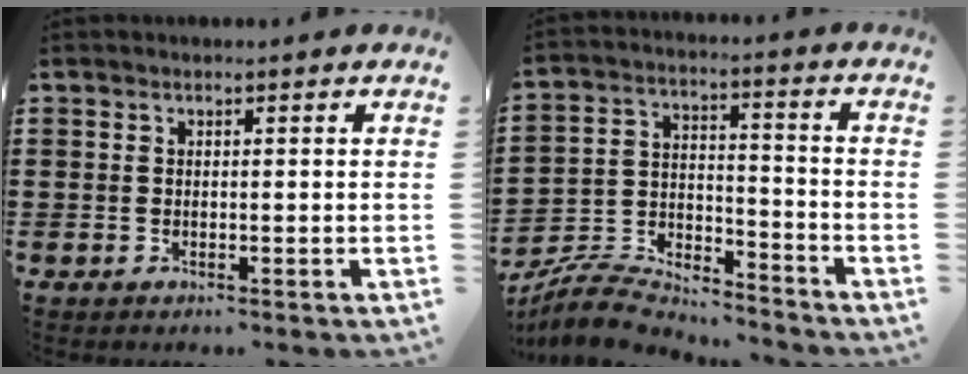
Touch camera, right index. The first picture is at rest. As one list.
[{"total": 7.3, "force": [-7.0, 1.7, 1.6], "torque": [-0.045, 0.005, -0.141]}]